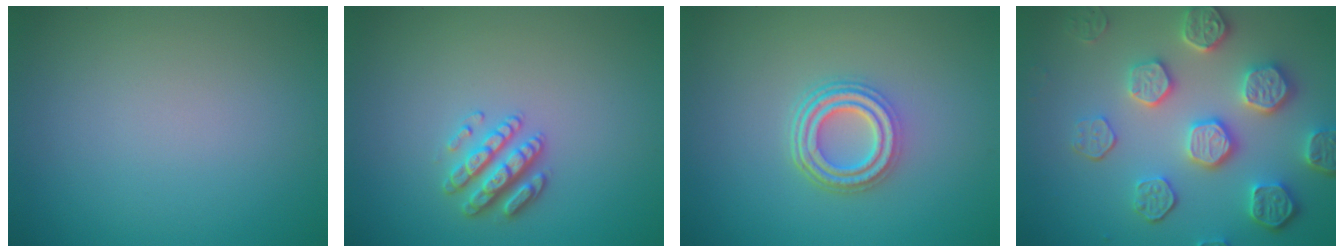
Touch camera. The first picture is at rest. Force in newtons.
{"total": 2.8, "press": 2.7, "slide": 0.8}
{"total": 4.5, "press": 3.3, "slide": 3.0}
{"total": 6.4, "press": 5.4, "slide": 3.4}